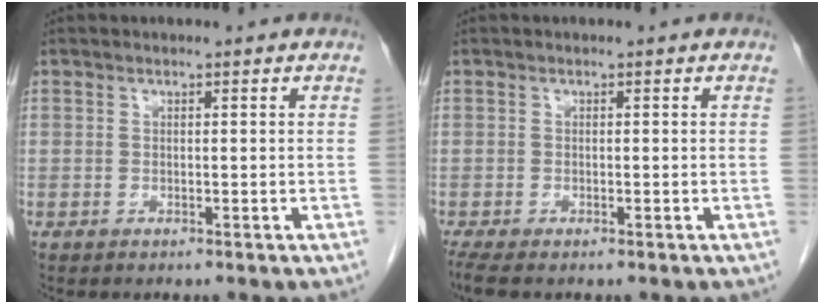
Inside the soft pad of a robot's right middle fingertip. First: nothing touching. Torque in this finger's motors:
{"motor_torque": [0.43, -0.23, 0.03, 0.04]}